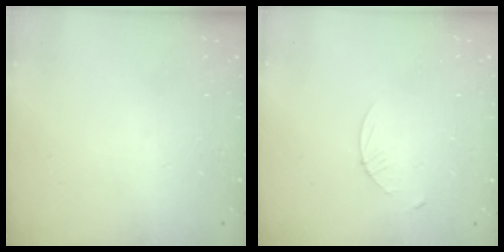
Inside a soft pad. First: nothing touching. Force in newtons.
{"total": 3.8, "press": 3.8, "slide": 0.5}